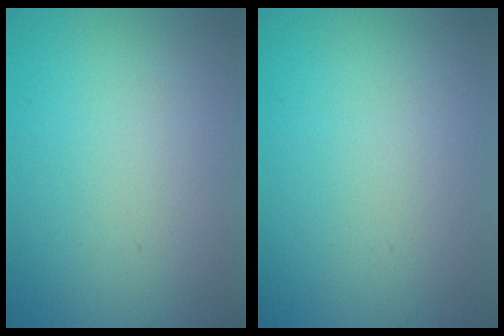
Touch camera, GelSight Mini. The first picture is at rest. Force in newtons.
{"total": 0.0}